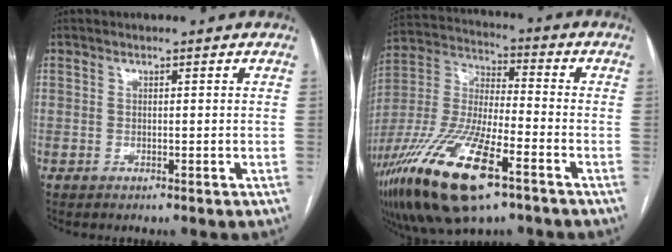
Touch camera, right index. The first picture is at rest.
{"total": 21.7, "force": [-11.9, 5.6, 17.2], "torque": [-0.389, -0.045, -0.219]}